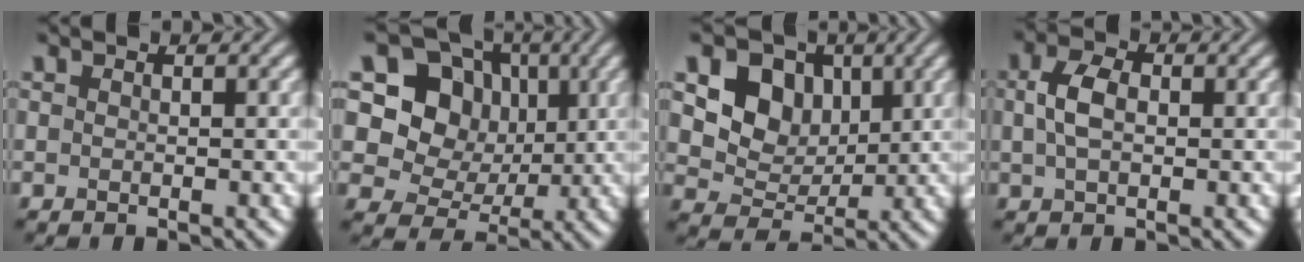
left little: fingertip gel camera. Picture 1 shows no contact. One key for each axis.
{"total": 9.0, "fx": 2.5, "fy": 7.6, "fz": 4.2, "tx": -0.080, "ty": 0.014, "tz": 0.032}
{"total": 6.4, "fx": 2.0, "fy": 5.1, "fz": 3.3, "tx": -0.065, "ty": -0.008, "tz": 0.034}
{"total": 3.3, "fx": 0.4, "fy": 2.1, "fz": 2.5, "tx": -0.057, "ty": 0.006, "tz": 0.003}